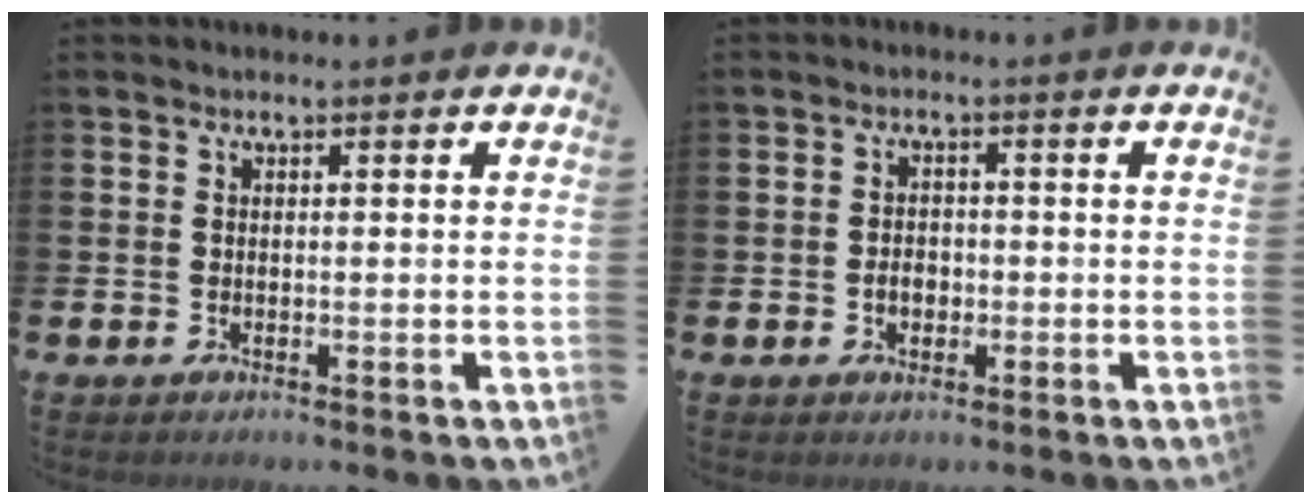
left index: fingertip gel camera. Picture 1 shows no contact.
{"total": 2.3, "force": [-0.7, 1.8, 1.4], "torque": [-0.018, 0.003, -0.017]}